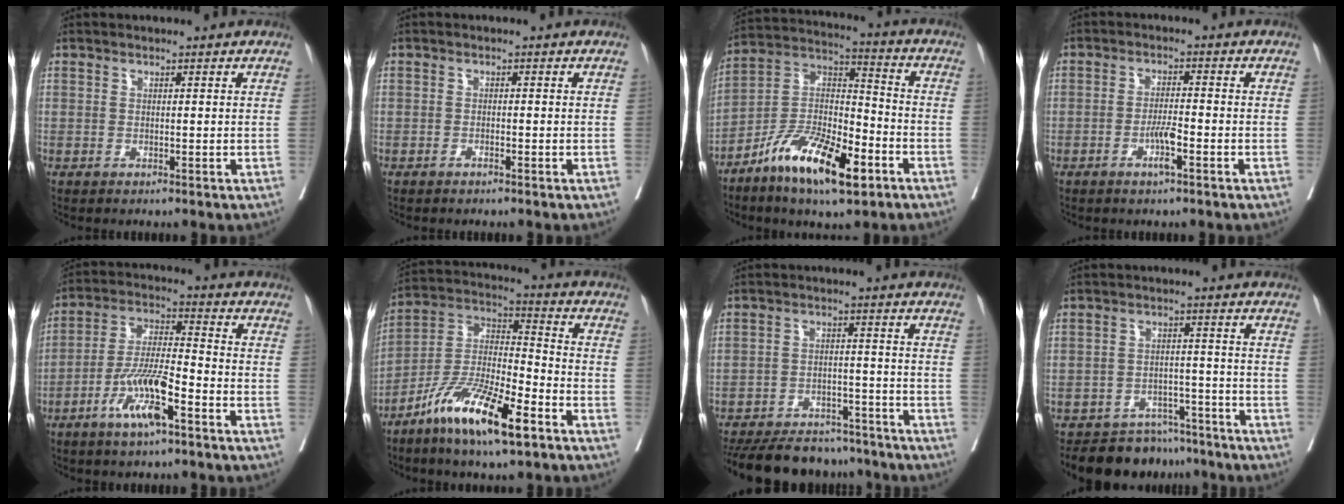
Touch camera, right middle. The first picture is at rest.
{"total": 0.7, "force": [-0.6, 0.0, 0.4], "torque": [-0.011, -0.001, -0.010]}
{"total": 14.8, "force": [-8.5, 4.4, 11.3], "torque": [-0.210, -0.001, -0.153]}
{"total": 3.5, "force": [-1.8, 0.2, 3.0], "torque": [-0.056, -0.002, -0.034]}
{"total": 9.5, "force": [-5.0, 1.4, 8.0], "torque": [-0.161, -0.006, -0.095]}
{"total": 14.8, "force": [-9.0, 2.6, 11.5], "torque": [-0.225, -0.017, -0.169]}
{"total": 19.3, "force": [-16.9, 6.6, 6.5], "torque": [-0.159, -0.014, -0.240]}
{"total": 9.8, "force": [-8.9, 4.1, 1.3], "torque": [-0.005, 0.011, -0.127]}